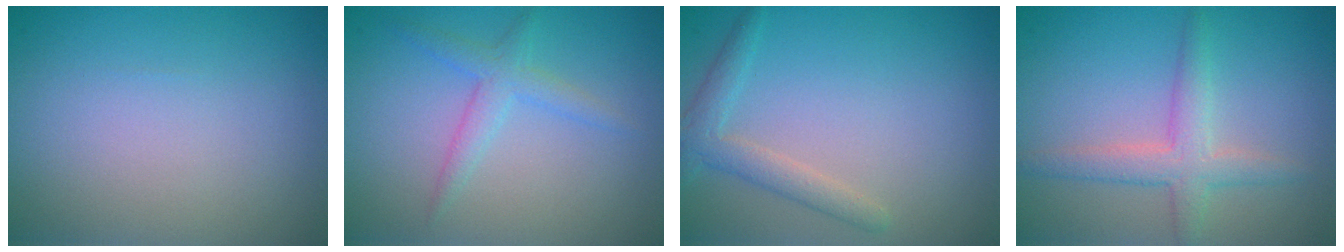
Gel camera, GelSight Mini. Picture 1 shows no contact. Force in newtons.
{"total": 1.3, "press": 1.3, "slide": 0.1}
{"total": 2.3, "press": 2.3, "slide": 0.2}
{"total": 3.1, "press": 3.1, "slide": 0.1}